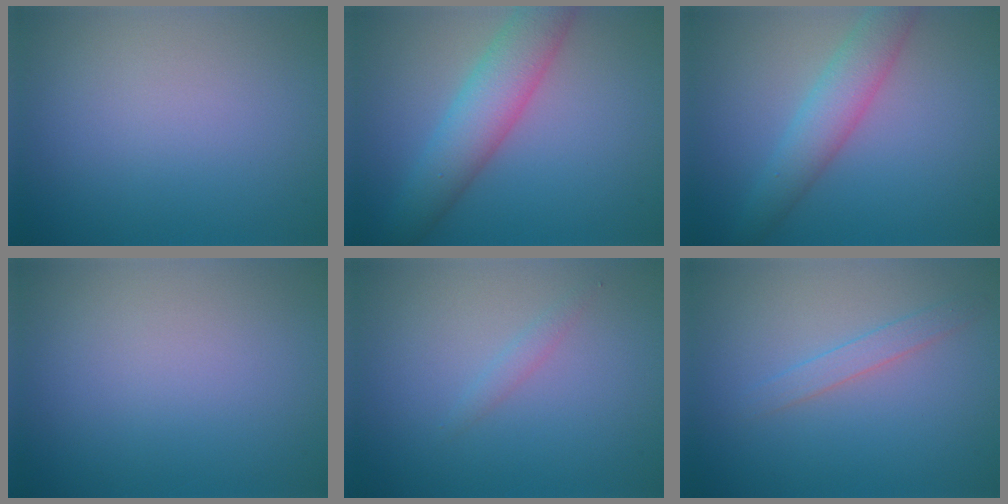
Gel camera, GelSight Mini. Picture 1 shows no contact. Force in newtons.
{"total": 5.6, "press": 5.6, "slide": 0.2}
{"total": 3.9, "press": 3.9, "slide": 0.0}
{"total": 0.0}
{"total": 0.9, "press": 0.9, "slide": 0.1}
{"total": 1.5, "press": 1.5, "slide": 0.1}